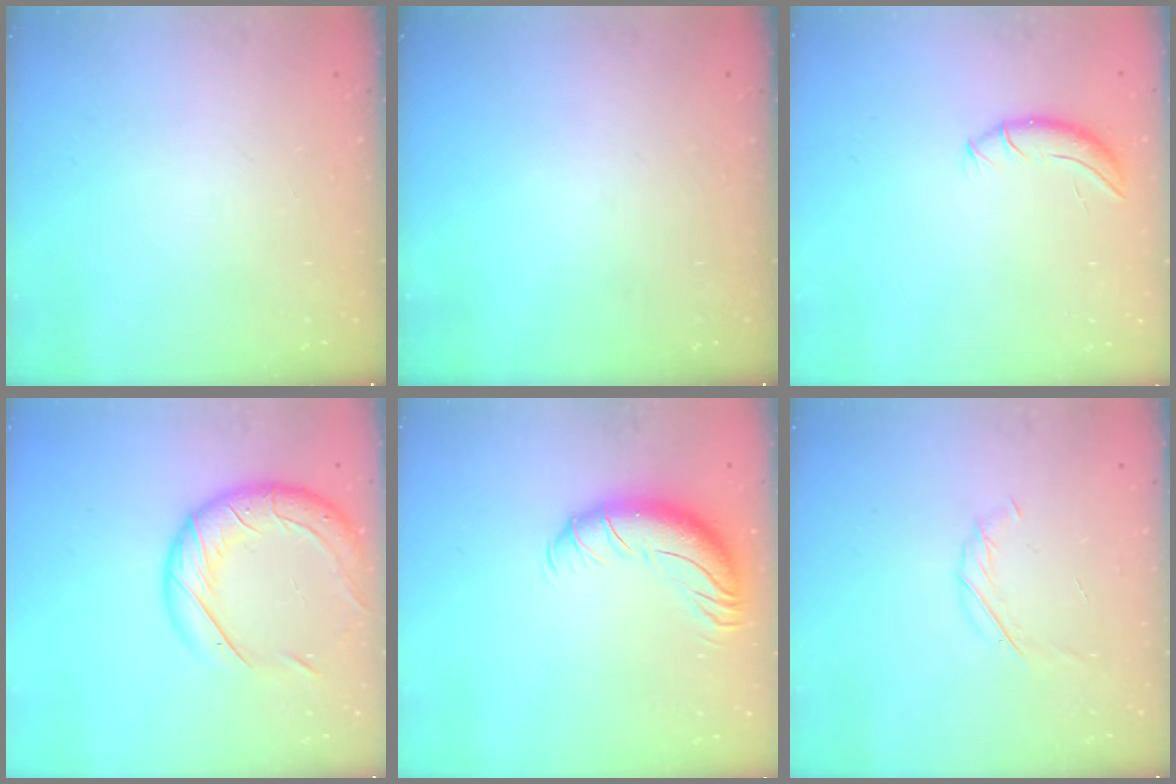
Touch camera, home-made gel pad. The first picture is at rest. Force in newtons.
{"total": 0.0}
{"total": 7.3, "press": 7.3, "slide": 0.2}
{"total": 17.3, "press": 17.2, "slide": 2.3}
{"total": 12.4, "press": 12.1, "slide": 2.8}
{"total": 4.0, "press": 3.9, "slide": 1.0}